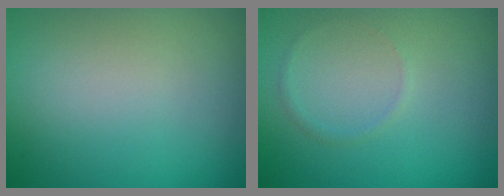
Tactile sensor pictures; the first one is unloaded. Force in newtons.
{"total": 0.6, "press": 0.6, "slide": 0.1}